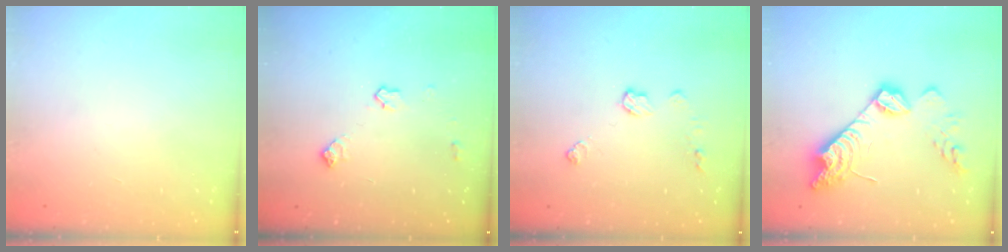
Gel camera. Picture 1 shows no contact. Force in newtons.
{"total": 7.3, "press": 7.3, "slide": 0.8}
{"total": 6.5, "press": 6.5, "slide": 0.2}
{"total": 17.4, "press": 17.4, "slide": 1.1}